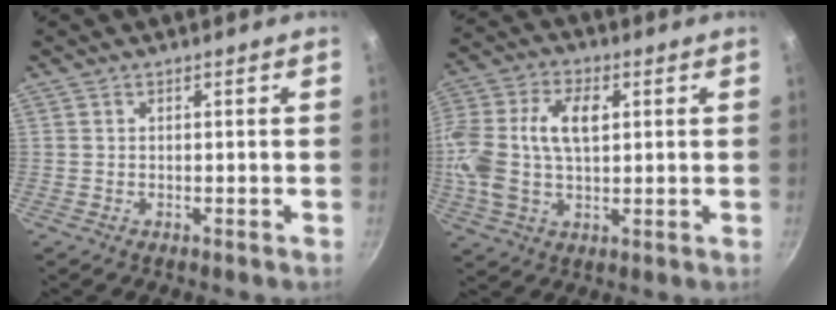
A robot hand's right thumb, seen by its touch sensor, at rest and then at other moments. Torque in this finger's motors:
{"motor_torque": [1.32, 3.08, 1.45, -0.46, 0.61]}